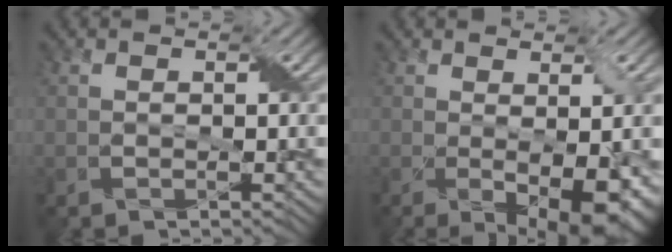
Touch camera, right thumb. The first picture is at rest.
{"total": 7.6, "force": [-1.2, 2.8, 6.9], "torque": [-0.101, -0.022, 0.007]}